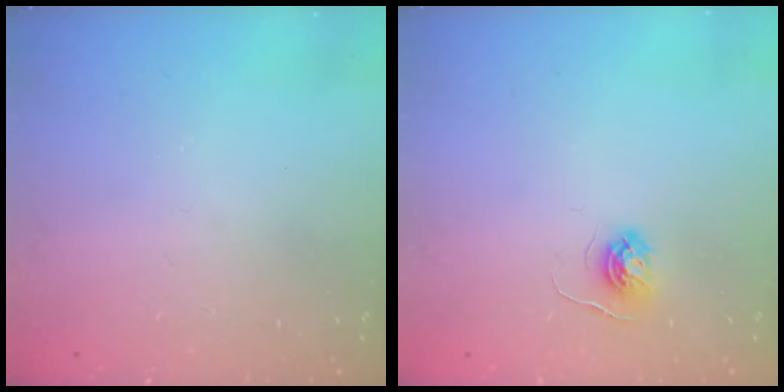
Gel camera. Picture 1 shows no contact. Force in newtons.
{"total": 4.0, "press": 4.0, "slide": 0.4}